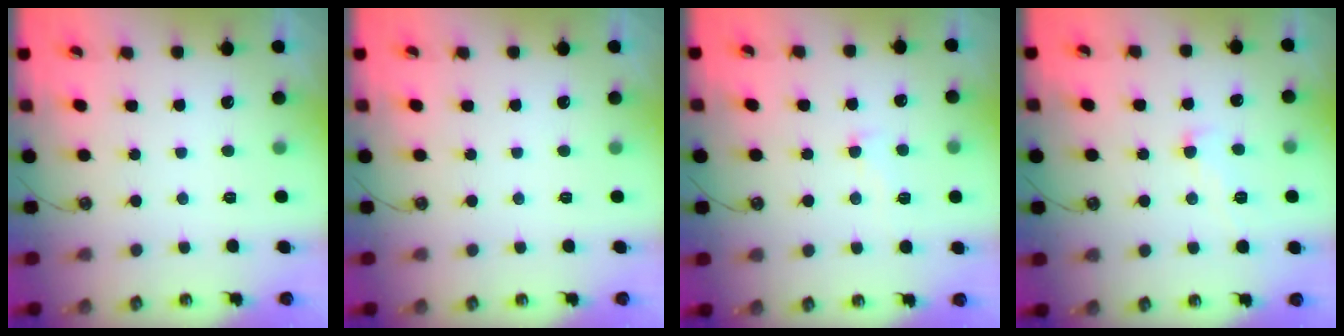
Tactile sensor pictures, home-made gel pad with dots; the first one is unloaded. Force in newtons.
{"total": 0.0}
{"total": 2.1, "press": 2.1, "slide": 0.6}
{"total": 1.0, "press": 0.7, "slide": 0.7}